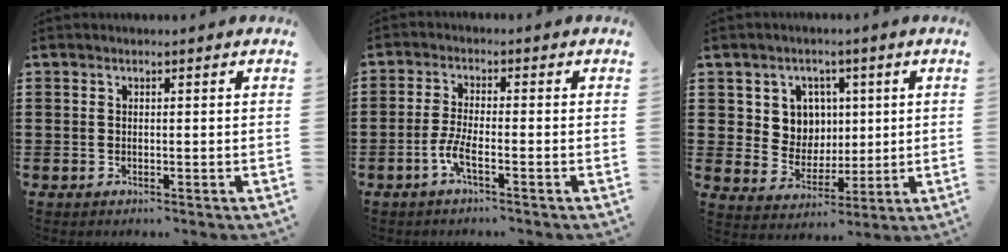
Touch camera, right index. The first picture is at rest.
{"total": 3.8, "force": [-2.0, 0.5, 3.2], "torque": [-0.075, -0.007, -0.042]}
{"total": 6.5, "force": [2.3, 5.9, 1.7], "torque": [-0.057, 0.006, 0.042]}